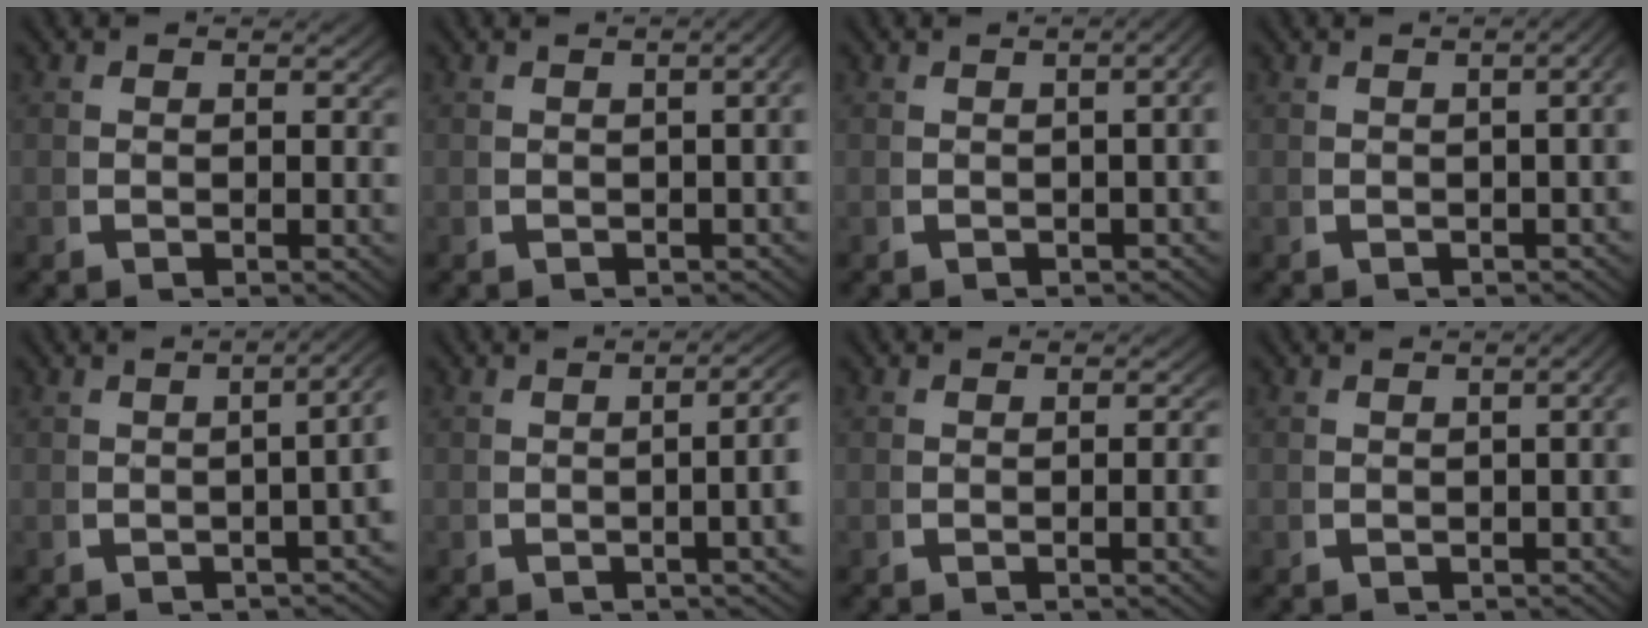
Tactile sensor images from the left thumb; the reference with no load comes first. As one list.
[{"total": 3.6, "force": [0.0, 1.4, 3.3], "torque": [-0.034, 0.018, -0.004]}, {"total": 4.5, "force": [0.2, 2.0, 4.0], "torque": [-0.039, 0.024, -0.006]}, {"total": 4.2, "force": [0.1, 1.8, 3.8], "torque": [-0.038, 0.022, -0.005]}, {"total": 5.2, "force": [0.5, 2.4, 4.6], "torque": [-0.046, 0.022, -0.005]}, {"total": 5.5, "force": [0.4, 1.7, 5.2], "torque": [-0.061, 0.014, -0.006]}, {"total": 1.6, "force": [-0.2, 0.2, 1.6], "torque": [-0.022, 0.003, -0.005]}, {"total": 2.8, "force": [-0.2, 1.0, 2.6], "torque": [-0.029, 0.014, -0.005]}]